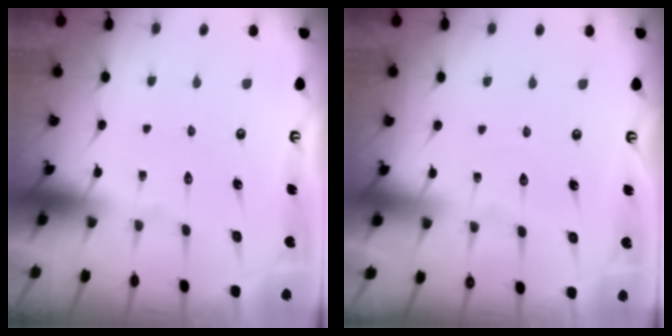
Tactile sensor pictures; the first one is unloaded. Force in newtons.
{"total": 2.7, "press": 2.7, "slide": 0.3}